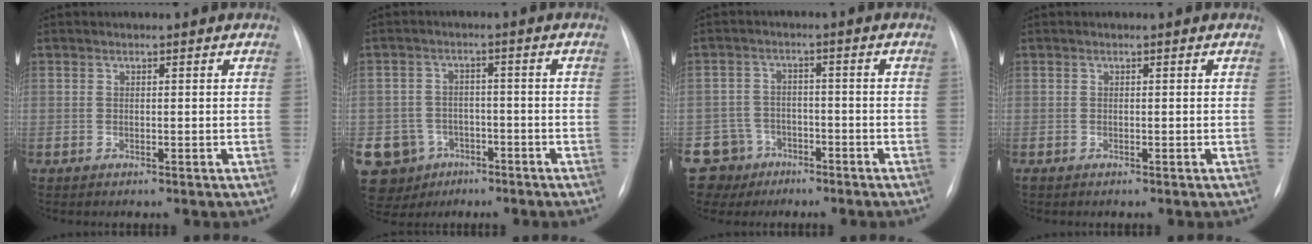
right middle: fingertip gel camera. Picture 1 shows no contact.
{"total": 9.2, "force": [-4.3, 8.0, 1.3], "torque": [-0.037, 0.014, -0.055]}
{"total": 6.8, "force": [-4.1, 5.4, -0.4], "torque": [0.004, 0.012, -0.068]}
{"total": 1.6, "force": [-1.4, 0.6, 0.6], "torque": [-0.008, -0.003, -0.015]}